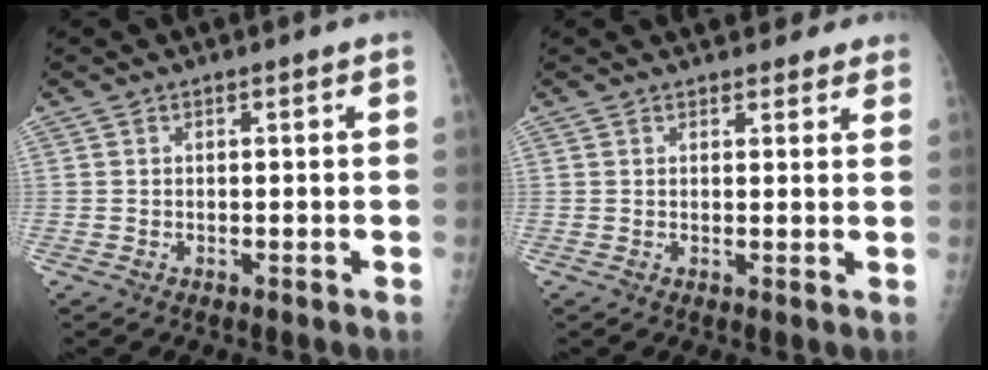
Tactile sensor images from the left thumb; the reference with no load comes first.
{"total": 6.1, "force": [5.4, 2.3, 1.5], "torque": [0.020, -0.018, 0.054]}